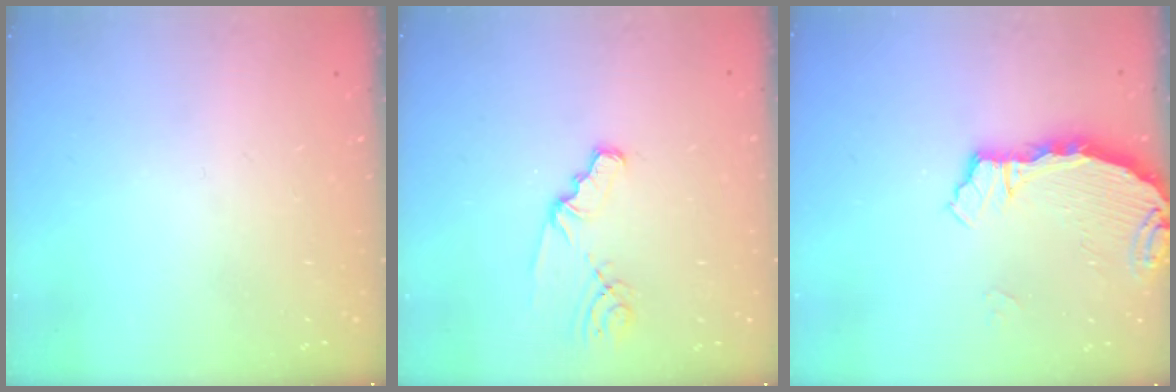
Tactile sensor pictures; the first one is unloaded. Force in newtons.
{"total": 2.6, "press": 2.6, "slide": 0.3}
{"total": 3.7, "press": 3.7, "slide": 0.4}